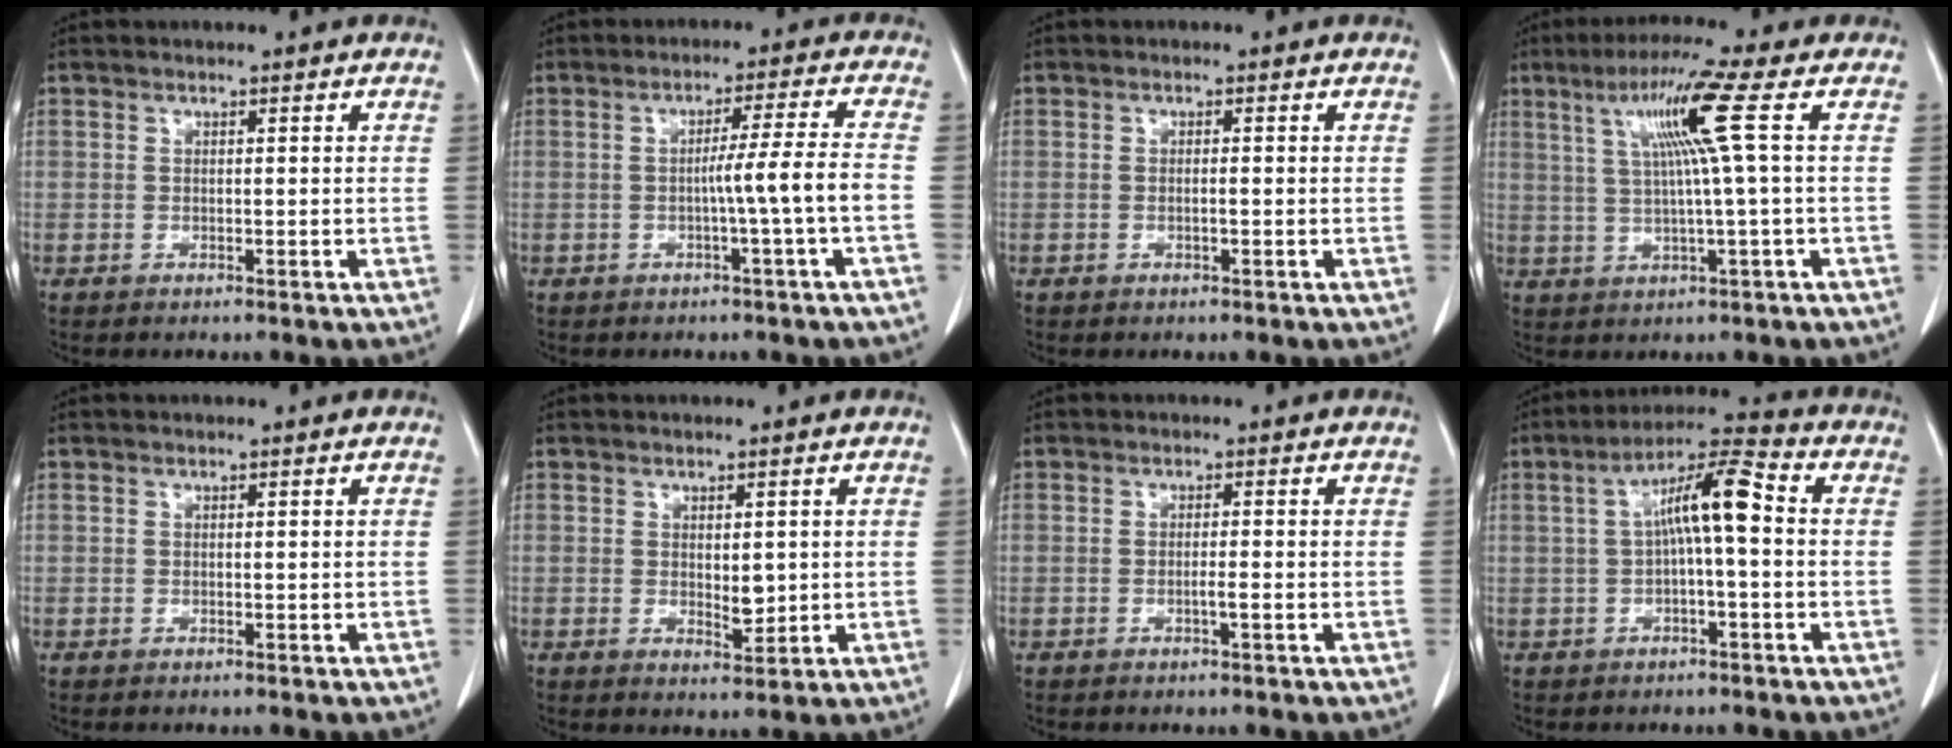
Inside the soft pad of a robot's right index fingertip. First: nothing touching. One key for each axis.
{"total": 4.3, "fx": -1.1, "fy": -1.2, "fz": 3.9, "tx": -0.062, "ty": 0.001, "tz": -0.018}
{"total": 0.8, "fx": -0.1, "fy": 0.1, "fz": 0.8, "tx": -0.016, "ty": 0.000, "tz": -0.001}
{"total": 9.0, "fx": 2.7, "fy": -2.0, "fz": 8.4, "tx": -0.152, "ty": 0.015, "tz": 0.054}
{"total": 0.0}
{"total": 2.9, "fx": 0.3, "fy": 1.3, "fz": 2.5, "tx": -0.040, "ty": -0.008, "tz": 0.010}
{"total": 1.4, "fx": -0.5, "fy": -0.1, "fz": 1.3, "tx": -0.025, "ty": -0.002, "tz": -0.008}
{"total": 8.7, "fx": 0.4, "fy": 1.2, "fz": 8.6, "tx": -0.153, "ty": 0.030, "tz": 0.003}